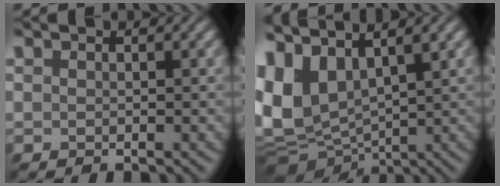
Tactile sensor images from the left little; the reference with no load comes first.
{"total": 10.1, "force": [2.3, 6.1, 7.7], "torque": [-0.181, -0.010, 0.040]}